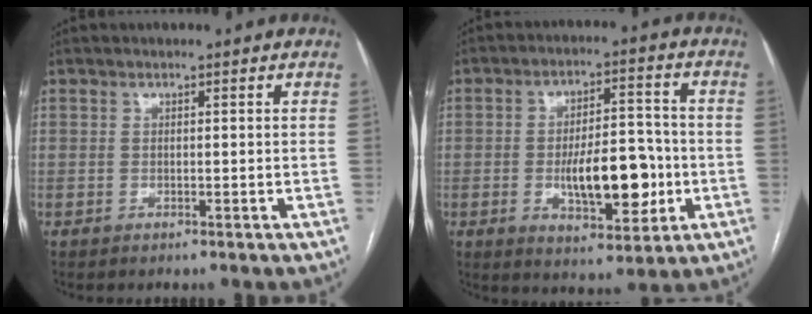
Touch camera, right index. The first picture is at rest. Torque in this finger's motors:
{"motor_torque": [1.75, -0.28, 0.56, 0.14]}